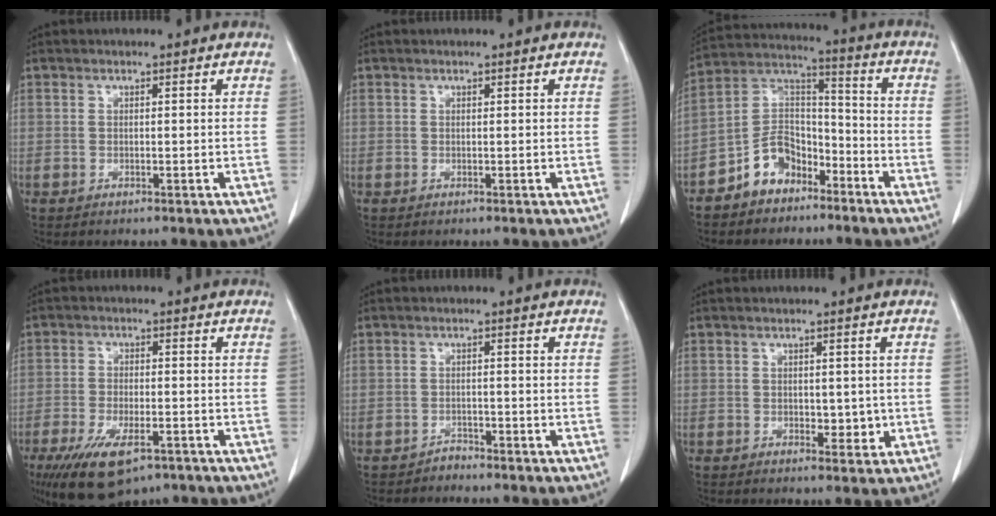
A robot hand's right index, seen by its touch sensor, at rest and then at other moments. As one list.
[{"total": 0.0}, {"total": 9.4, "force": [-6.1, 6.0, 4.0], "torque": [-0.082, 0.032, -0.117]}, {"total": 10.6, "force": [-6.4, 4.1, 7.5], "torque": [-0.136, -0.018, -0.103]}, {"total": 1.3, "force": [-1.3, 0.4, -0.3], "torque": [0.010, 0.000, -0.024]}, {"total": 3.1, "force": [-0.5, 1.8, 2.5], "torque": [-0.030, -0.001, -0.001]}]